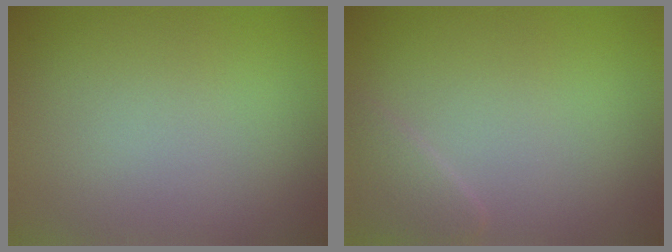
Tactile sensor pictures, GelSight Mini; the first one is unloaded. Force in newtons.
{"total": 1.4, "press": 1.4, "slide": 0.2}